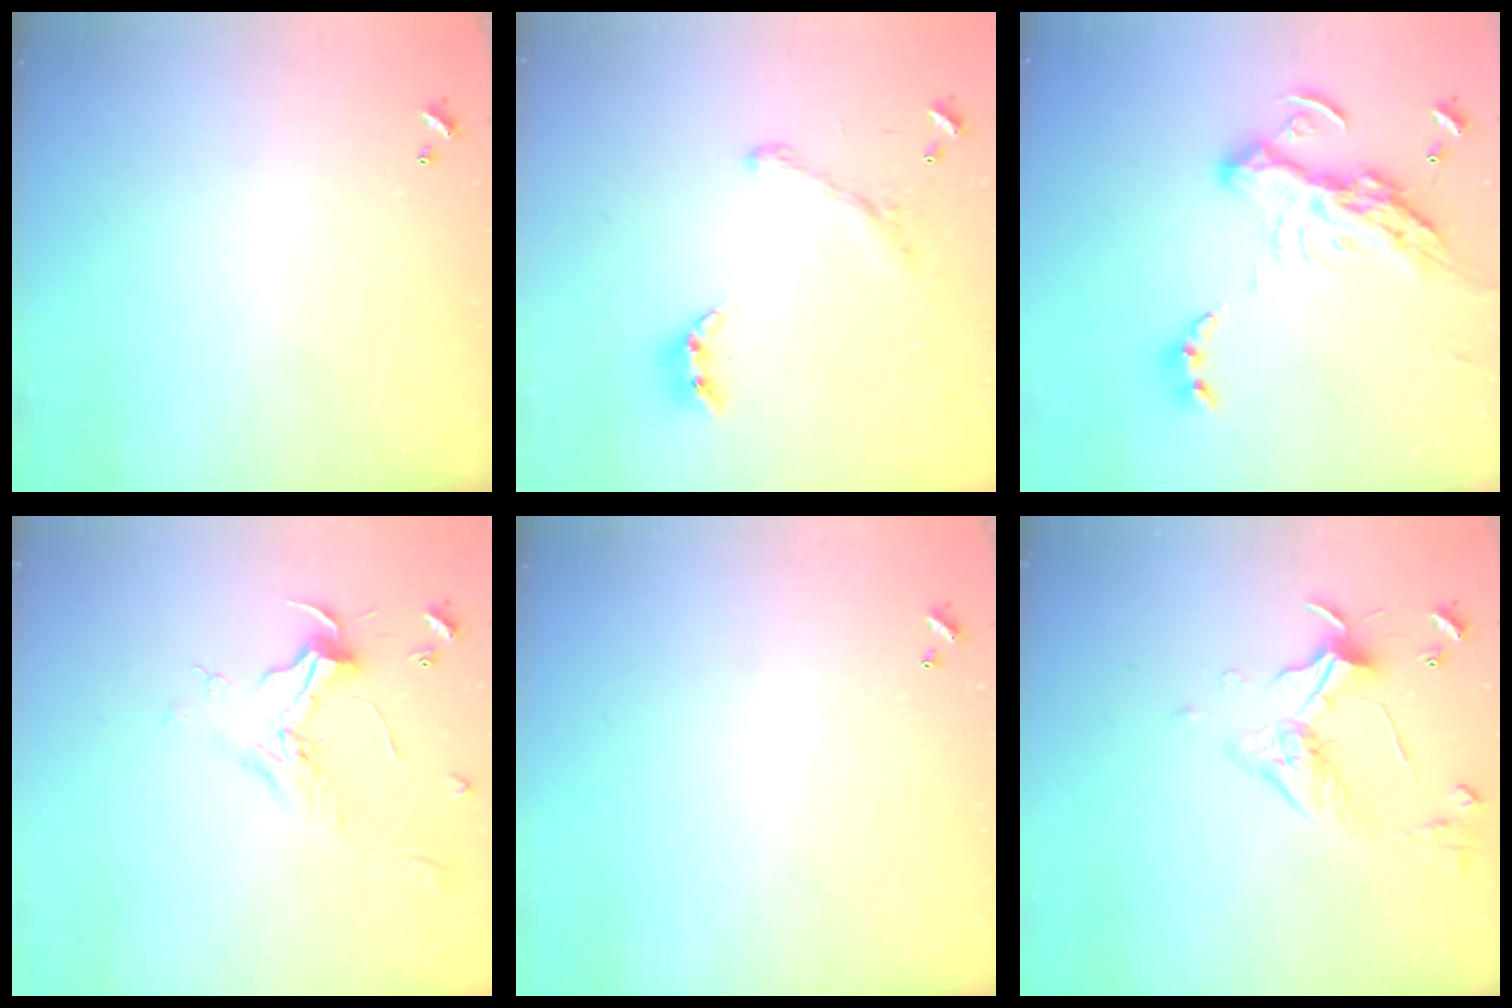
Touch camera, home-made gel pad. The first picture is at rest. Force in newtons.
{"total": 2.0, "press": 1.5, "slide": 1.2}
{"total": 21.4, "press": 21.3, "slide": 1.9}
{"total": 2.4, "press": 2.3, "slide": 0.8}
{"total": 0.0}
{"total": 3.2, "press": 3.2, "slide": 0.6}